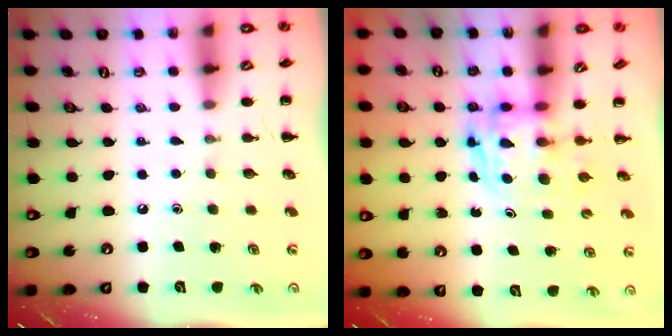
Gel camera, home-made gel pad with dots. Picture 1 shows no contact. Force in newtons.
{"total": 2.7, "press": 2.7, "slide": 0.2}